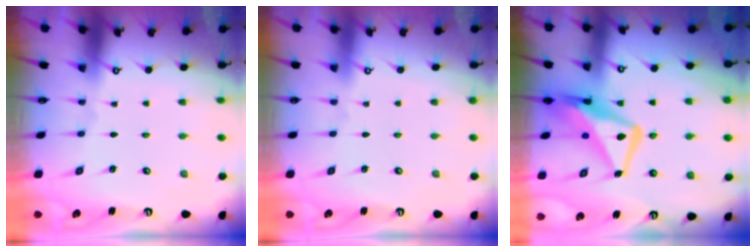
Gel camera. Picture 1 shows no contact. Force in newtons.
{"total": 4.0, "press": 4.0, "slide": 0.1}
{"total": 16.0, "press": 15.8, "slide": 2.0}